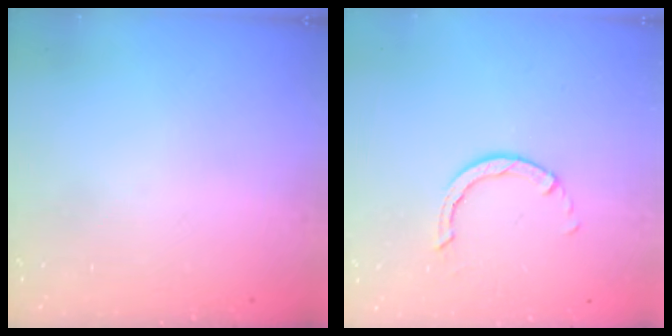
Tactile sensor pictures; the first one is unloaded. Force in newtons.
{"total": 2.8, "press": 2.8, "slide": 0.3}